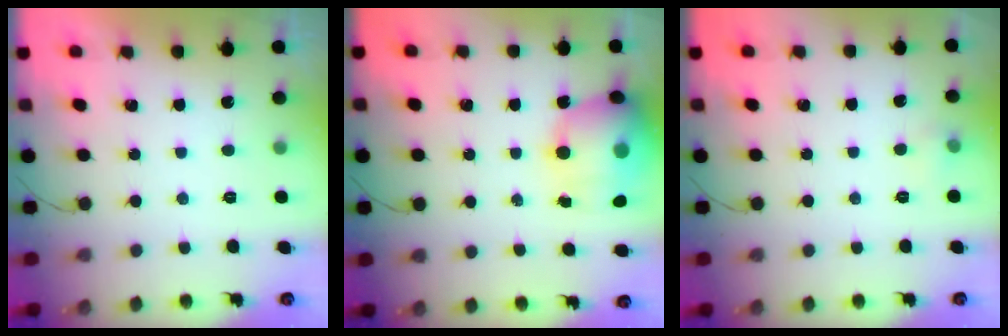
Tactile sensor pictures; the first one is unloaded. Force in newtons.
{"total": 19.6, "press": 19.0, "slide": 4.5}
{"total": 4.3, "press": 4.0, "slide": 1.6}